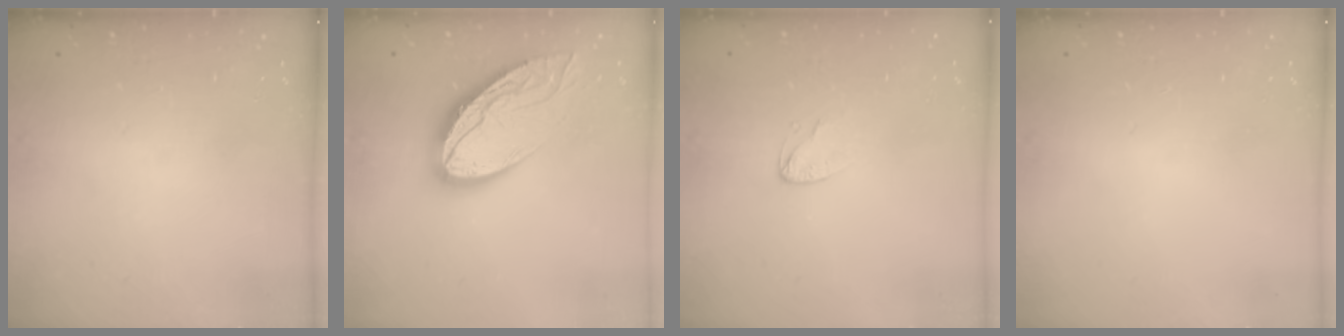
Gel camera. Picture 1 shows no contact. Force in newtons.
{"total": 16.8, "press": 16.7, "slide": 1.7}
{"total": 3.7, "press": 3.7, "slide": 0.5}
{"total": 0.0}